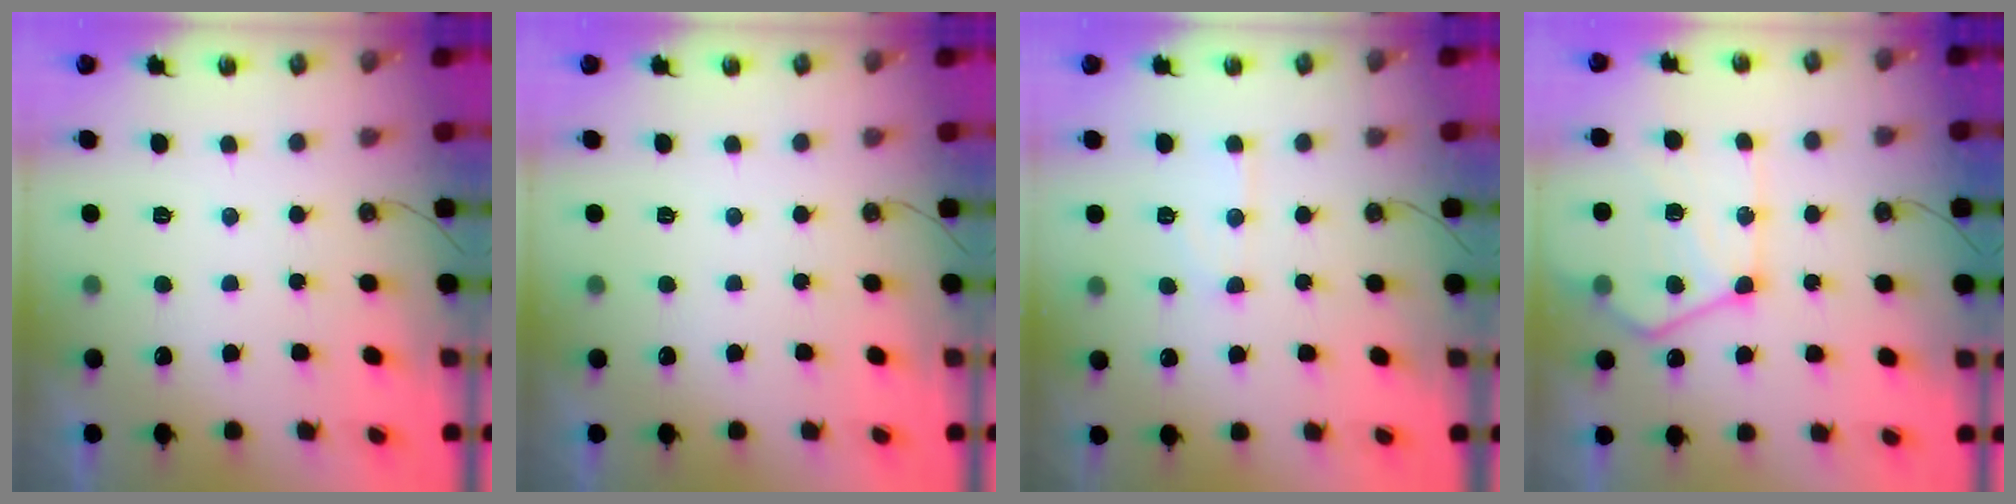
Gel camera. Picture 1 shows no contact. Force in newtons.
{"total": 0.0}
{"total": 7.4, "press": 7.4, "slide": 0.6}
{"total": 17.4, "press": 17.3, "slide": 1.8}